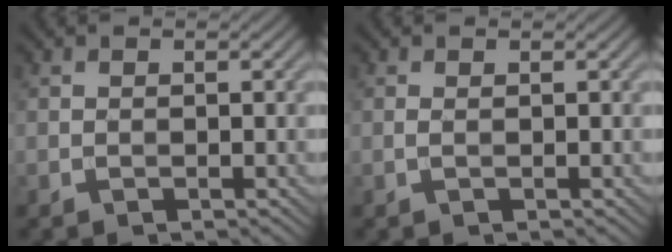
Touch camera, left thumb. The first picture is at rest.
{"total": 0.5, "force": [0.1, 0.0, 0.5], "torque": [-0.014, 0.001, 0.001]}